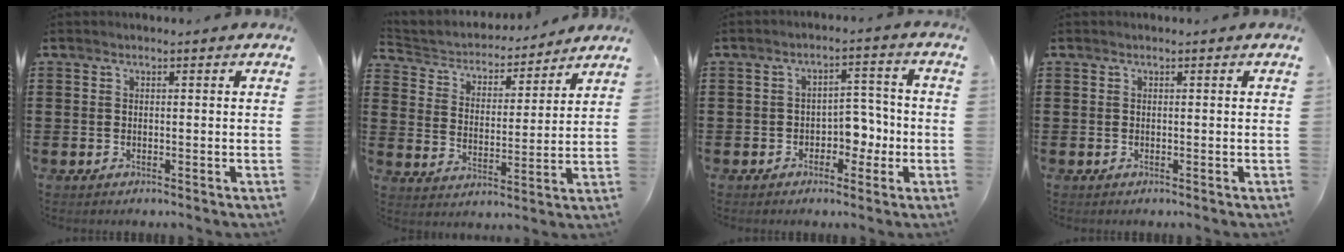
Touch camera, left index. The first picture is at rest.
{"total": 3.7, "force": [3.6, 1.0, 0.2], "torque": [-0.030, -0.029, 0.055]}
{"total": 4.8, "force": [-1.8, 3.2, 3.1], "torque": [-0.052, 0.006, -0.040]}
{"total": 0.0}